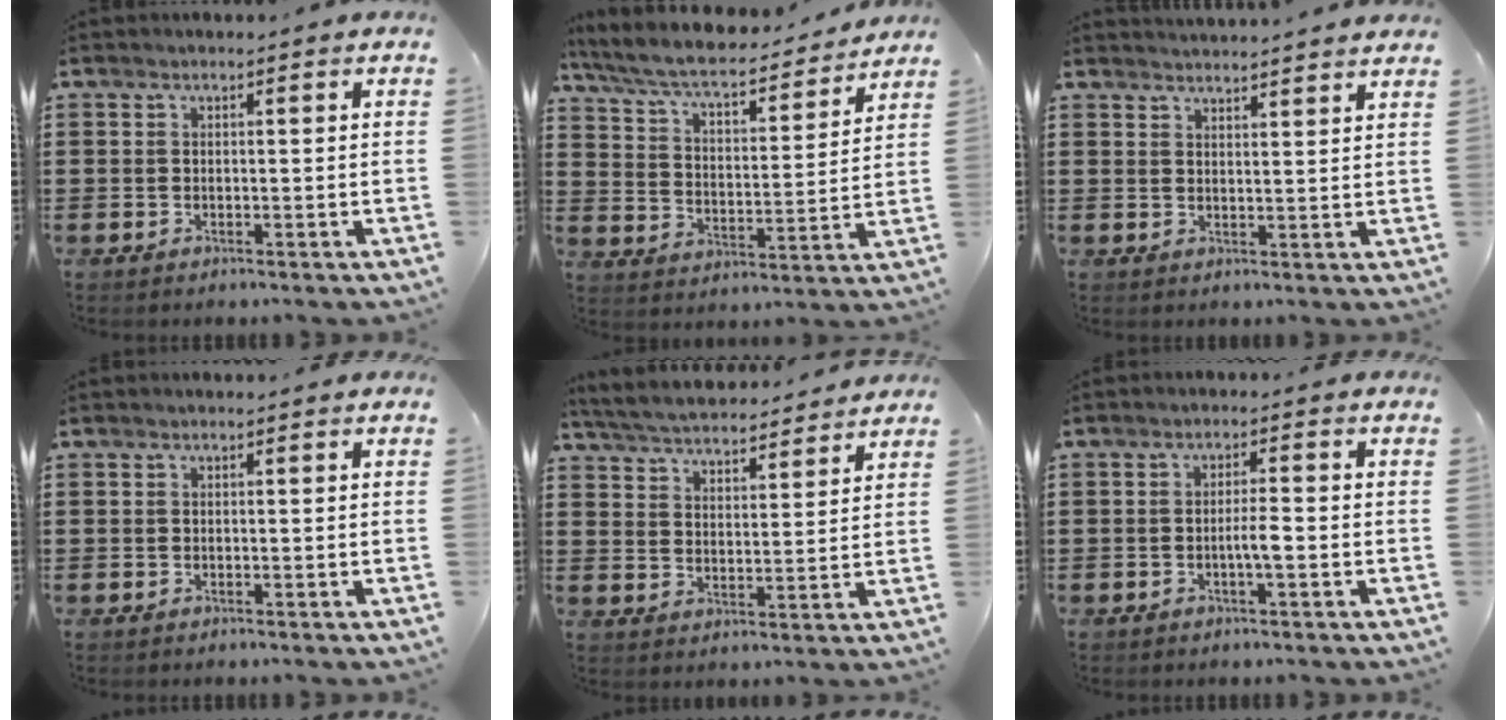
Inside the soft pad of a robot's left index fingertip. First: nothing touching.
{"total": 7.1, "force": [6.2, 0.9, 3.3], "torque": [-0.091, -0.038, 0.103]}
{"total": 2.7, "force": [2.6, -0.4, -0.2], "torque": [-0.005, -0.012, 0.050]}
{"total": 0.0}
{"total": 4.6, "force": [4.6, 0.2, 0.6], "torque": [-0.034, -0.029, 0.078]}
{"total": 3.1, "force": [-0.9, 0.5, 2.9], "torque": [-0.053, 0.003, -0.017]}